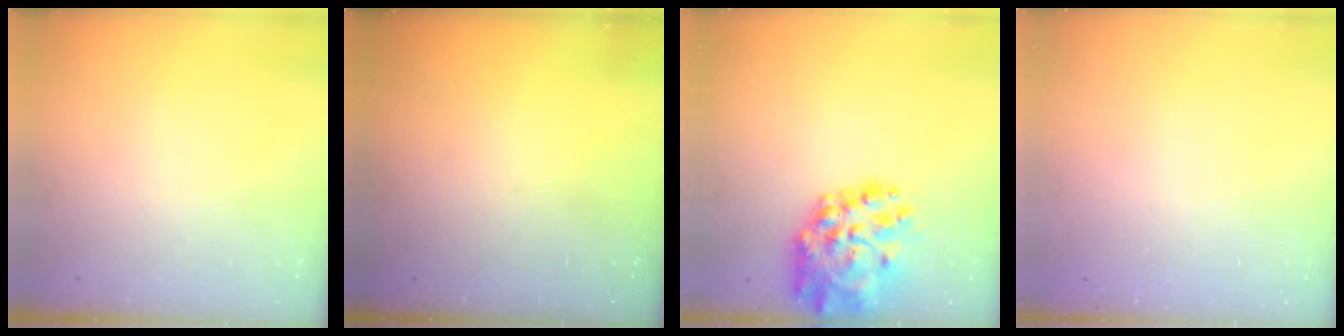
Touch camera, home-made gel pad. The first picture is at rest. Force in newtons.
{"total": 0.0}
{"total": 16.6, "press": 15.4, "slide": 6.0}
{"total": 1.9, "press": 1.9, "slide": 0.2}